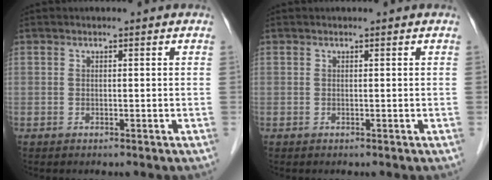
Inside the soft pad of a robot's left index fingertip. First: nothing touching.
{"total": 0.0}